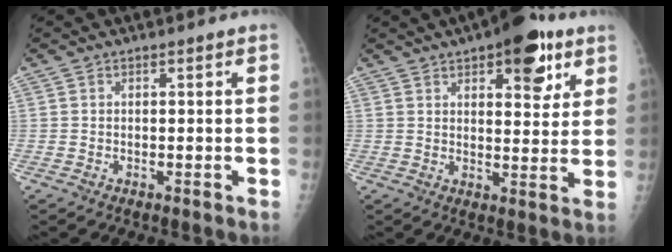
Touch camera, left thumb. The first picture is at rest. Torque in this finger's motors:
{"motor_torque": [1.73, 1.52, 1.36, -0.69, 0.30]}